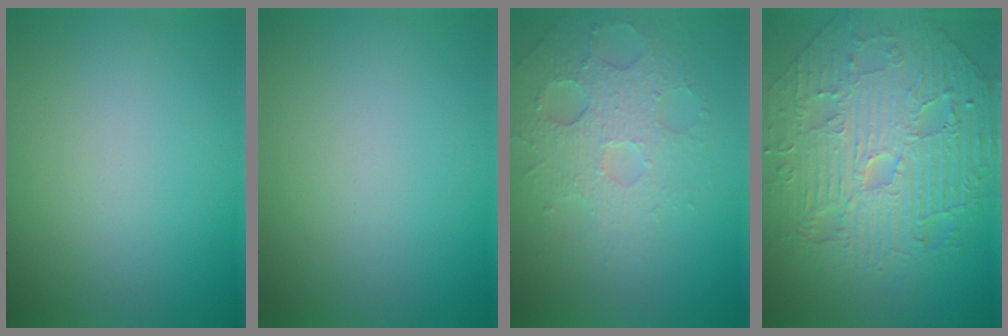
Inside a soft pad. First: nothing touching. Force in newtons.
{"total": 0.0}
{"total": 4.0, "press": 3.6, "slide": 1.7}
{"total": 11.8, "press": 7.7, "slide": 9.0}